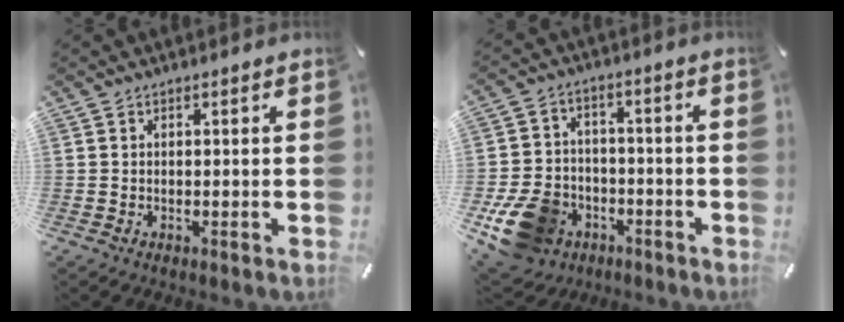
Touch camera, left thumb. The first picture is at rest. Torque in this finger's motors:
{"motor_torque": [1.27, 1.68, 0.31, 0.23, 0.18]}